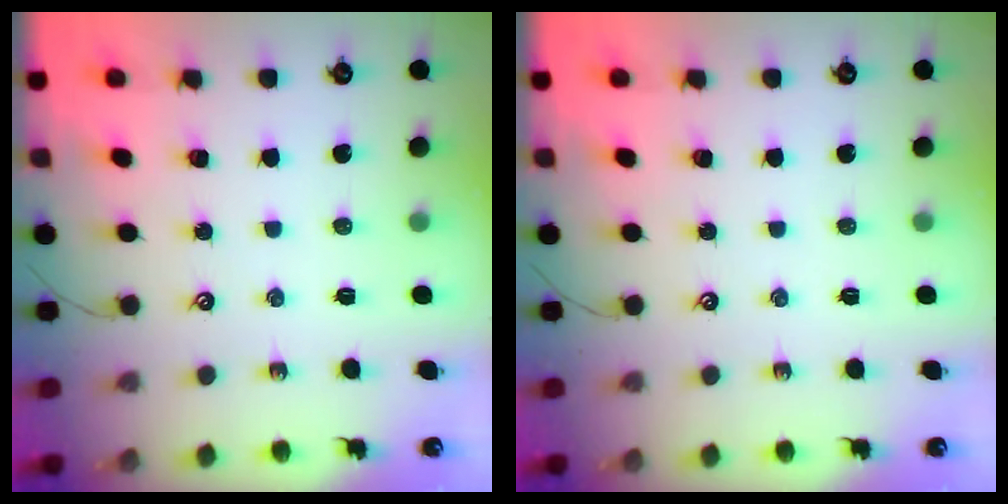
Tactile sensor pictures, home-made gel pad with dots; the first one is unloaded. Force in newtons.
{"total": 0.0}